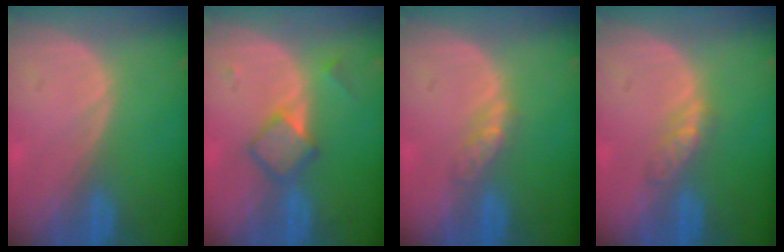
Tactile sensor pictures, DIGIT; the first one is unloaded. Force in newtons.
{"total": 4.7, "press": 4.6, "slide": 0.6}
{"total": 2.8, "press": 2.5, "slide": 1.2}
{"total": 3.1, "press": 2.8, "slide": 1.3}